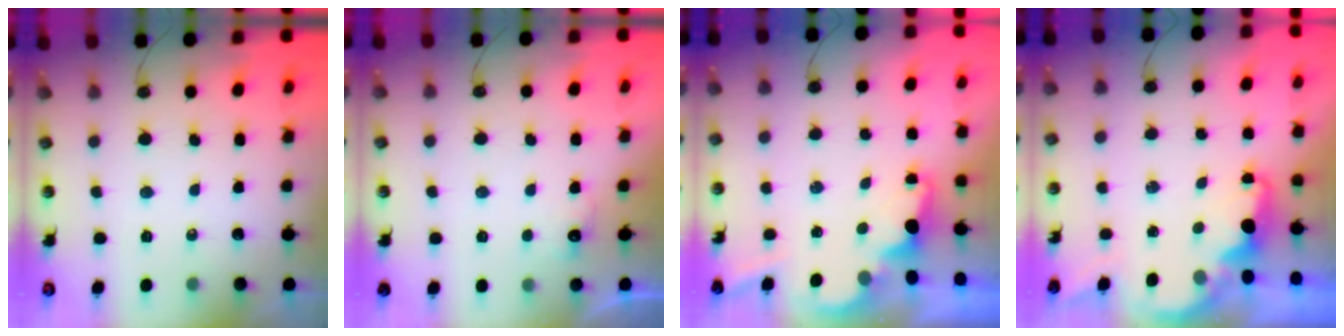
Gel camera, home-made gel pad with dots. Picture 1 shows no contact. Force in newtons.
{"total": 6.9, "press": 6.7, "slide": 1.3}
{"total": 1.9, "press": 1.7, "slide": 0.8}
{"total": 2.3, "press": 2.1, "slide": 0.8}